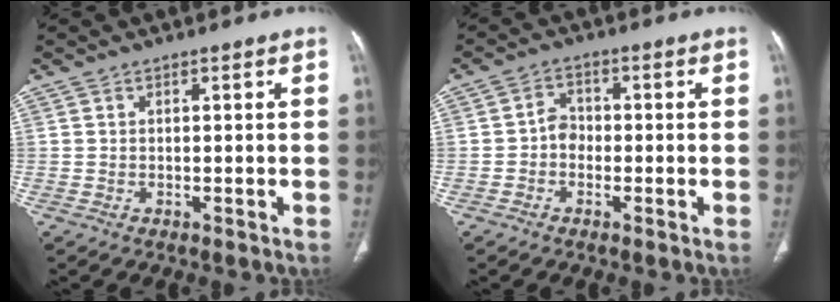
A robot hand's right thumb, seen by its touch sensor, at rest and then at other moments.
{"total": 3.3, "force": [-1.0, 2.7, 1.6], "torque": [-0.011, 0.016, -0.026]}